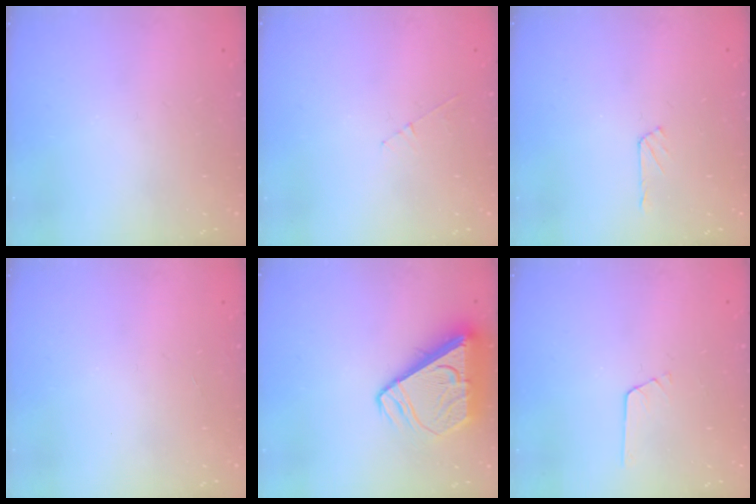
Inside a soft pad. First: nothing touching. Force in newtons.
{"total": 3.6, "press": 3.5, "slide": 0.4}
{"total": 4.2, "press": 4.1, "slide": 0.4}
{"total": 0.0}
{"total": 11.0, "press": 11.0, "slide": 1.1}
{"total": 3.2, "press": 3.2, "slide": 0.3}